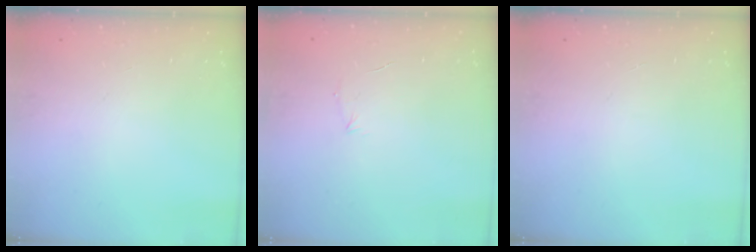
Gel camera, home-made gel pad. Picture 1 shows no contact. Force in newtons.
{"total": 3.9, "press": 3.8, "slide": 1.0}
{"total": 0.0}